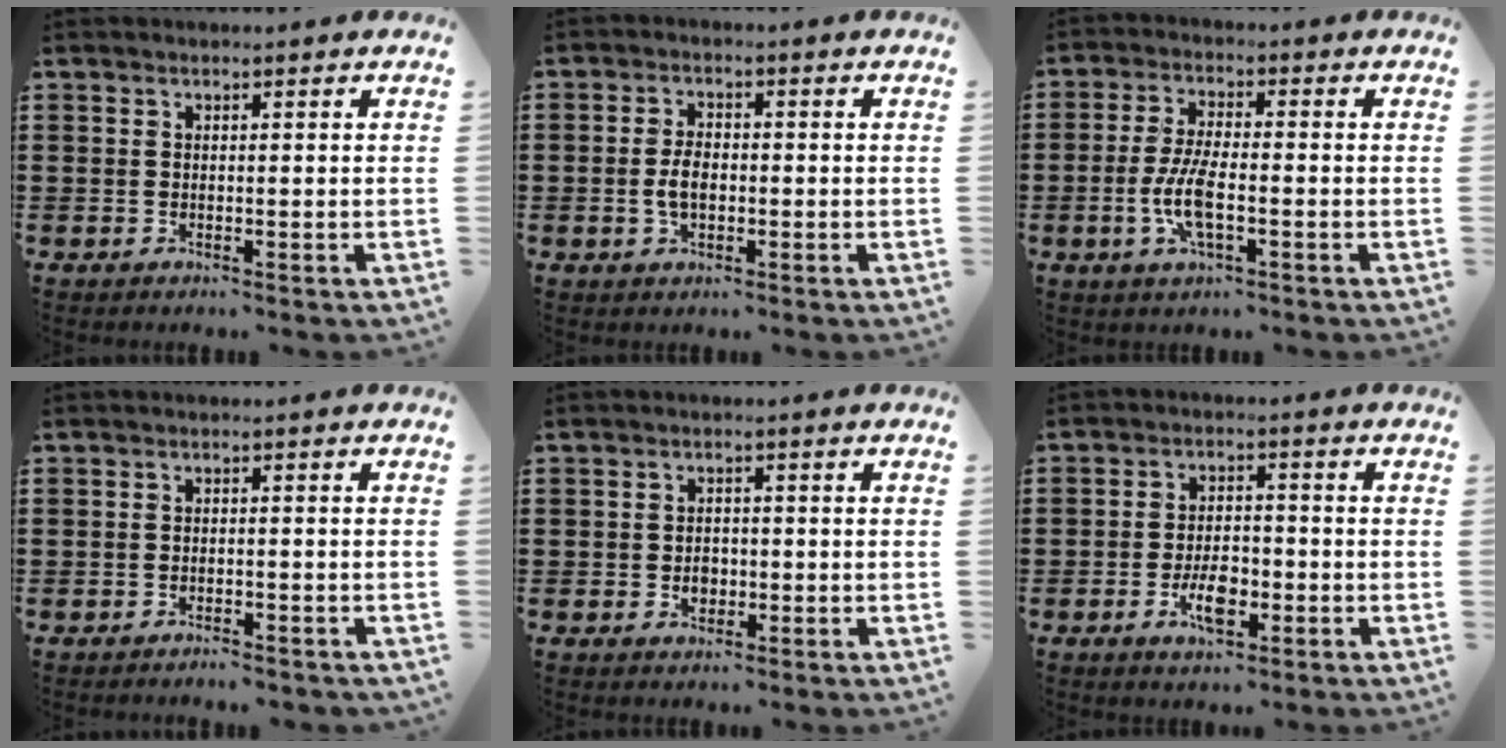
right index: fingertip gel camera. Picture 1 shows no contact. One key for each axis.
{"total": 3.4, "fx": -0.5, "fy": 1.9, "fz": 2.8, "tx": -0.068, "ty": -0.002, "tz": -0.013}
{"total": 6.7, "fx": -1.8, "fy": 2.0, "fz": 6.1, "tx": -0.137, "ty": -0.007, "tz": -0.040}
{"total": 1.3, "fx": -1.3, "fy": 0.2, "fz": 0.2, "tx": -0.010, "ty": 0.000, "tz": -0.027}
{"total": 2.1, "fx": -0.4, "fy": 1.7, "fz": 1.2, "tx": -0.025, "ty": 0.005, "tz": -0.010}
{"total": 5.5, "fx": -2.1, "fy": 2.6, "fz": 4.3, "tx": -0.077, "ty": 0.002, "tz": -0.041}